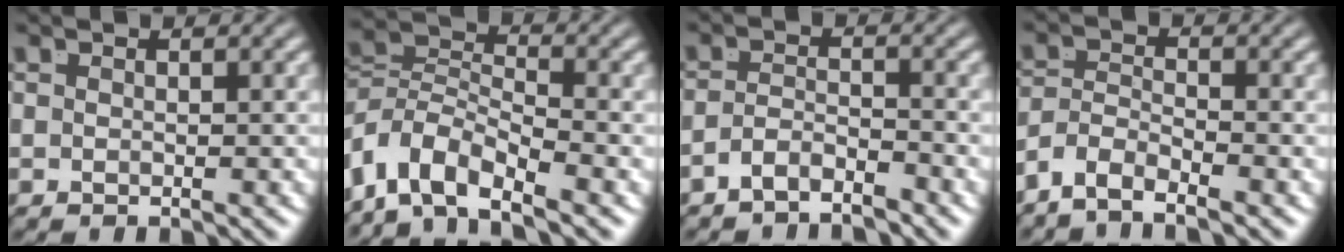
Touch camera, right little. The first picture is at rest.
{"total": 7.6, "force": [-3.3, 5.3, 4.4], "torque": [-0.106, -0.036, -0.049]}
{"total": 3.1, "force": [-3.0, 0.3, 0.8], "torque": [-0.005, -0.013, -0.048]}
{"total": 4.9, "force": [-3.1, 3.2, 1.9], "torque": [-0.050, -0.021, -0.056]}